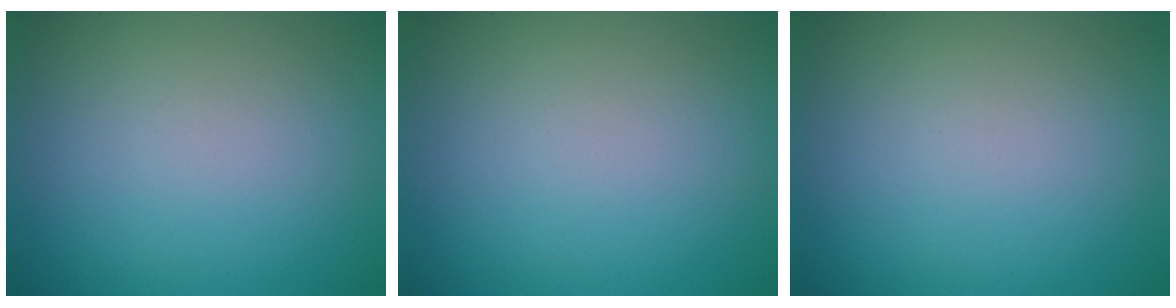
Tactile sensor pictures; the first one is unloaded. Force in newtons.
{"total": 0.0}
{"total": 0.0}